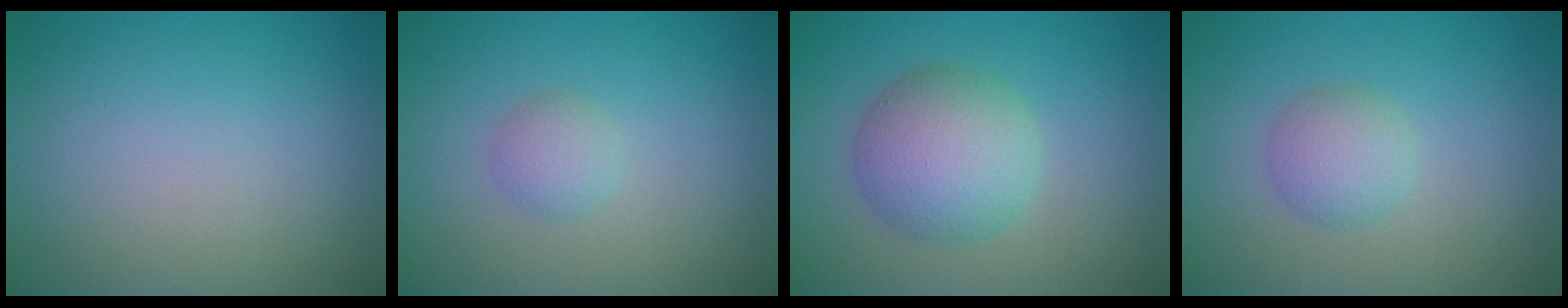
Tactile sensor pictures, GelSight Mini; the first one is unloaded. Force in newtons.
{"total": 1.6, "press": 1.6, "slide": 0.1}
{"total": 5.6, "press": 5.6, "slide": 0.1}
{"total": 2.5, "press": 2.5, "slide": 0.0}